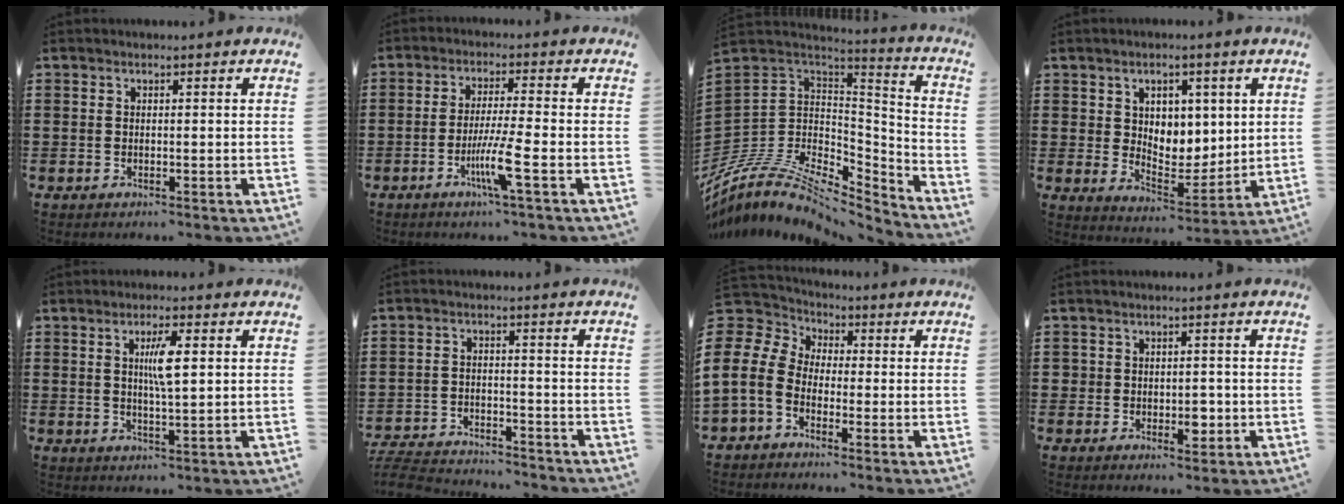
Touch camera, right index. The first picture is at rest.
{"total": 6.7, "force": [-2.7, -0.3, 6.1], "torque": [-0.122, -0.022, -0.052]}
{"total": 9.6, "force": [-6.6, 5.2, 4.8], "torque": [-0.119, 0.000, -0.131]}
{"total": 5.0, "force": [2.8, 3.9, 1.5], "torque": [-0.045, -0.006, 0.048]}
{"total": 4.7, "force": [1.1, 0.9, 4.5], "torque": [-0.089, 0.007, 0.014]}
{"total": 5.0, "force": [-4.9, 0.5, 0.7], "torque": [-0.024, 0.000, -0.104]}
{"total": 9.0, "force": [-1.6, 7.2, 5.2], "torque": [-0.157, 0.002, -0.041]}
{"total": 3.0, "force": [-0.6, 2.3, 1.9], "torque": [-0.041, 0.004, -0.012]}